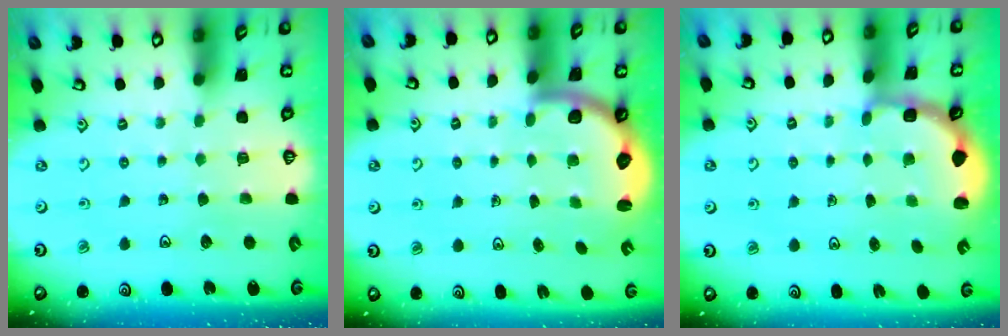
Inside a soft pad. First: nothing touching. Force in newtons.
{"total": 2.7, "press": 2.4, "slide": 1.2}
{"total": 2.7, "press": 2.1, "slide": 1.7}